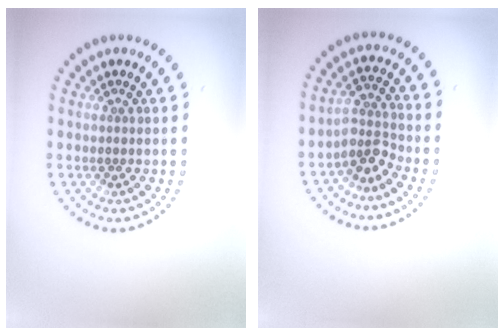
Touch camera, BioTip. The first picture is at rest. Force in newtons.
{"total": 2.7, "press": 2.0, "slide": 1.9}